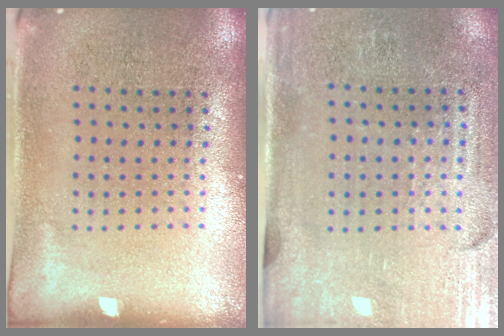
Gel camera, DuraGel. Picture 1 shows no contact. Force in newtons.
{"total": 3.4, "press": 3.1, "slide": 1.3}